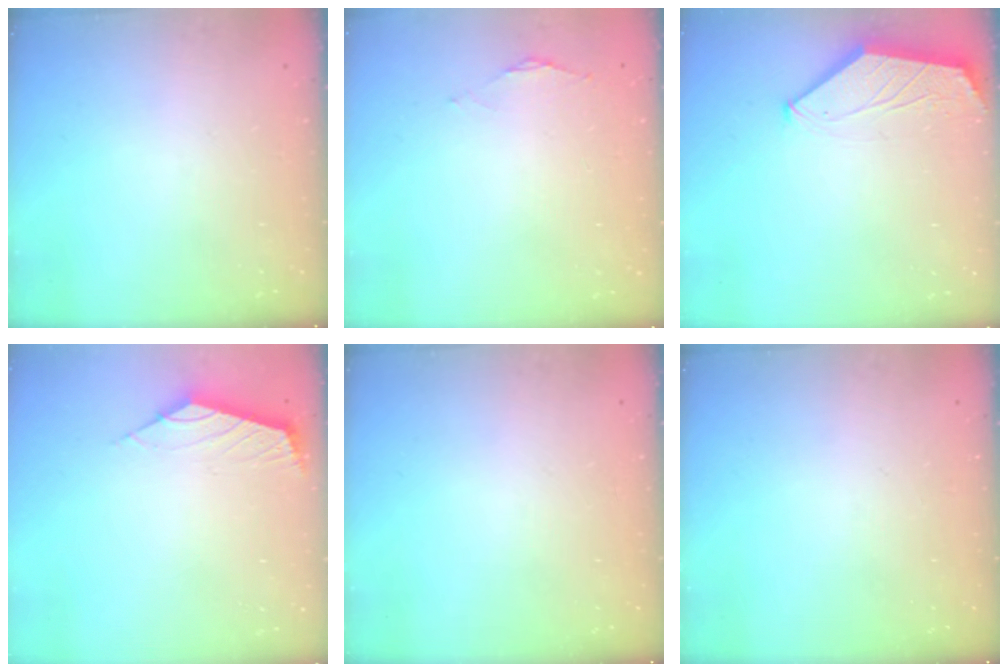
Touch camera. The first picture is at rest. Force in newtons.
{"total": 0.5, "press": 0.4, "slide": 0.3}
{"total": 1.6, "press": 1.6, "slide": 0.3}
{"total": 2.5, "press": 2.5, "slide": 0.6}
{"total": 0.0}
{"total": 0.0}